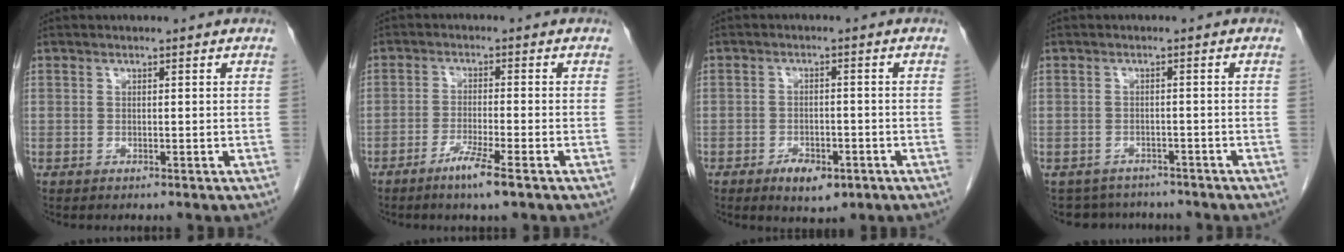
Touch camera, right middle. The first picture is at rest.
{"total": 4.7, "force": [-3.0, -0.3, 3.6], "torque": [-0.070, -0.009, -0.059]}
{"total": 4.9, "force": [-2.7, 2.3, 3.3], "torque": [-0.053, 0.001, -0.034]}
{"total": 5.8, "force": [-5.3, 2.4, 0.1], "torque": [0.004, 0.012, -0.069]}